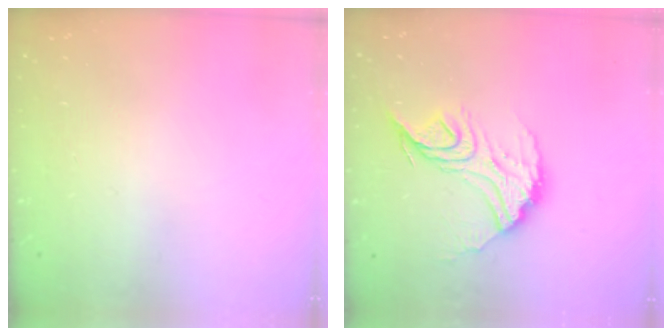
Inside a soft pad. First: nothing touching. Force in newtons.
{"total": 14.7, "press": 14.6, "slide": 1.3}